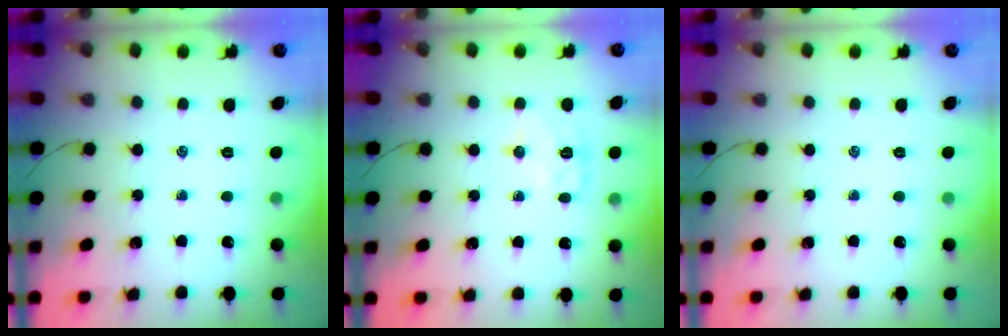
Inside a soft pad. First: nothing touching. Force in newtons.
{"total": 7.7, "press": 7.7, "slide": 0.2}
{"total": 0.0}